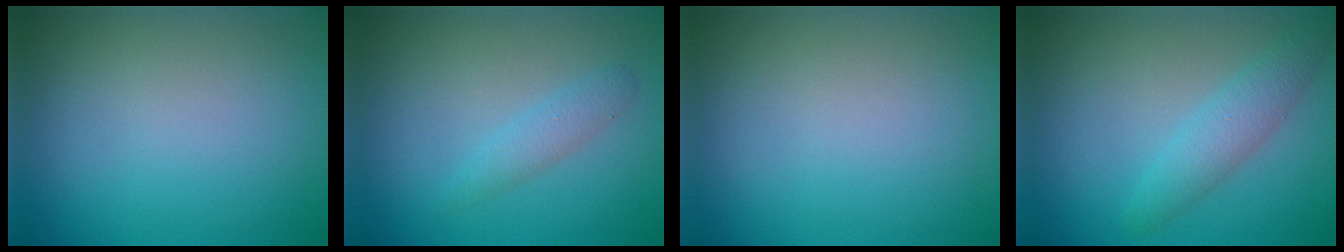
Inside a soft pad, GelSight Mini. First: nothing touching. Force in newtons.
{"total": 1.6, "press": 1.6, "slide": 0.1}
{"total": 0.0}
{"total": 2.7, "press": 2.7, "slide": 0.1}